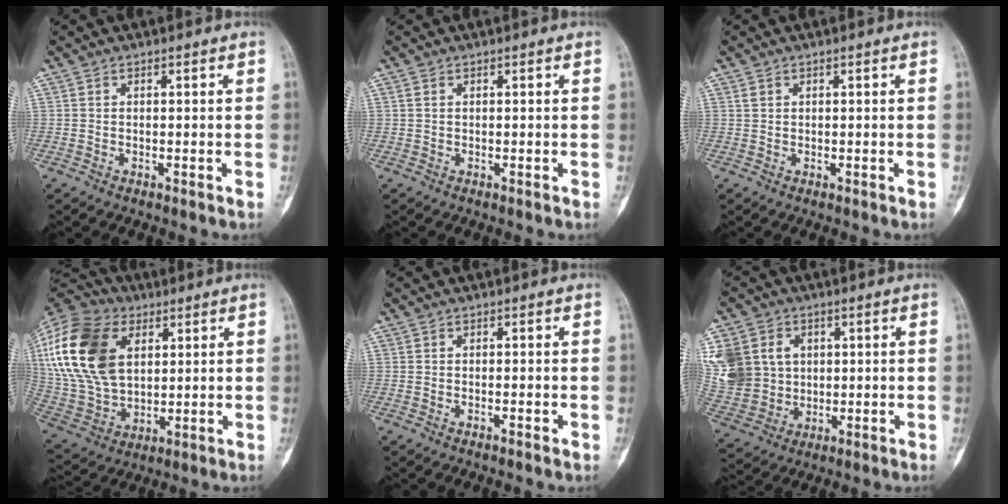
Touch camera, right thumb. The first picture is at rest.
{"total": 0.6, "force": [0.3, 0.3, 0.4], "torque": [-0.008, 0.003, 0.004]}
{"total": 0.7, "force": [0.4, 0.5, 0.3], "torque": [-0.004, 0.004, 0.008]}
{"total": 25.8, "force": [7.7, 16.9, 17.8], "torque": [-0.383, 0.006, 0.147]}
{"total": 0.7, "force": [-0.3, 0.2, 0.6], "torque": [-0.011, 0.000, -0.006]}
{"total": 19.8, "force": [4.4, 16.8, 9.4], "torque": [-0.229, 0.028, 0.106]}